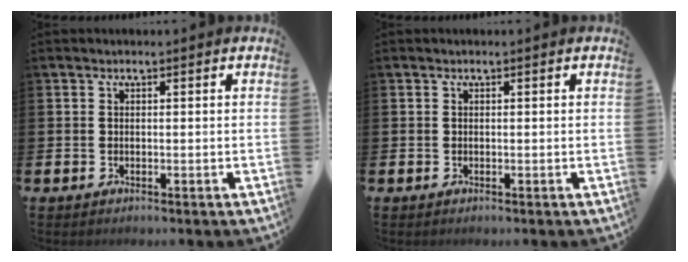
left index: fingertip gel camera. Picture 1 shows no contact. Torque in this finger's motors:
{"motor_torque": [0.19, 0.11, 0.05, 0.02]}